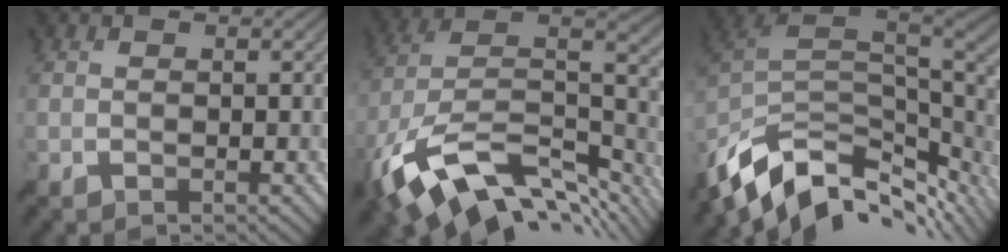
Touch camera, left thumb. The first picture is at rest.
{"total": 17.2, "force": [-8.1, 8.8, 12.3], "torque": [-0.288, -0.015, -0.138]}
{"total": 12.2, "force": [-6.7, 6.0, 8.2], "torque": [-0.197, -0.017, -0.113]}